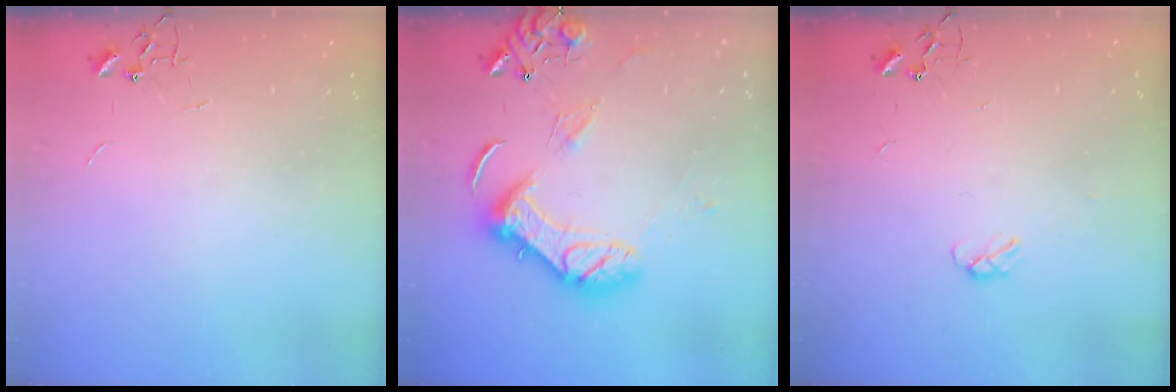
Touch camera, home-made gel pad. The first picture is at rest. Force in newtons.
{"total": 15.2, "press": 15.1, "slide": 2.4}
{"total": 3.7, "press": 3.7, "slide": 0.6}